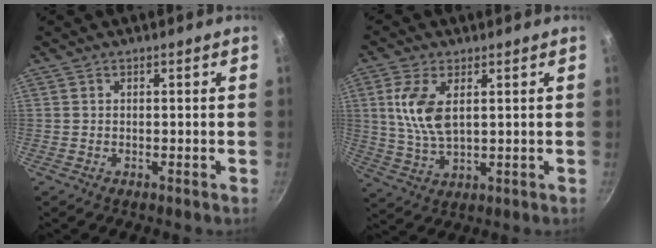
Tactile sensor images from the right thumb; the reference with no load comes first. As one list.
[{"total": 9.1, "force": [2.3, 4.6, 7.6], "torque": [-0.153, -0.009, 0.050]}]